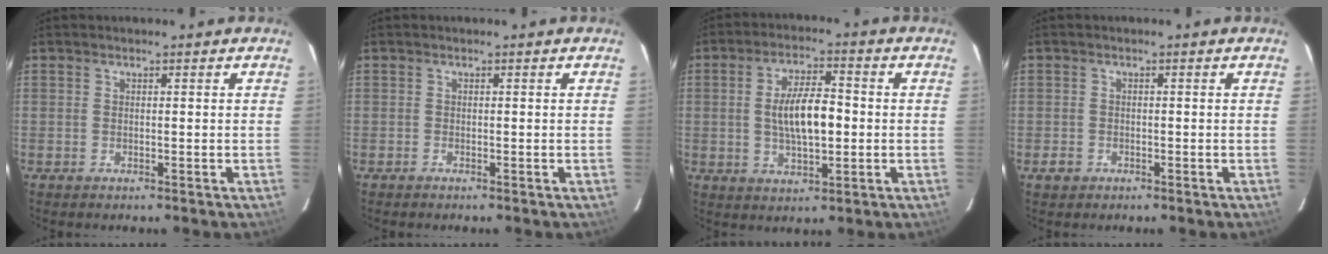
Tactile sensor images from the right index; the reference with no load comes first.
{"total": 0.0}
{"total": 9.4, "force": [-0.3, 3.7, 8.7], "torque": [-0.162, 0.005, 0.000]}
{"total": 2.1, "force": [-1.0, 1.8, 0.4], "torque": [-0.010, 0.004, -0.013]}